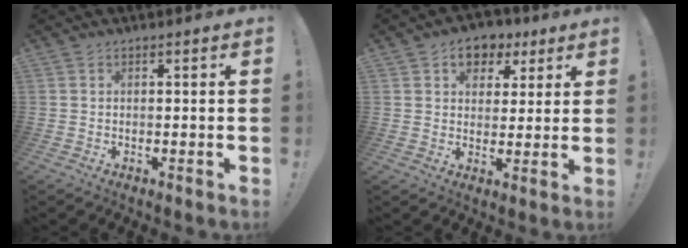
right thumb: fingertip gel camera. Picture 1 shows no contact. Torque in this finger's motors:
{"motor_torque": [0.32, 1.68, 0.75, 0.24, 0.00]}